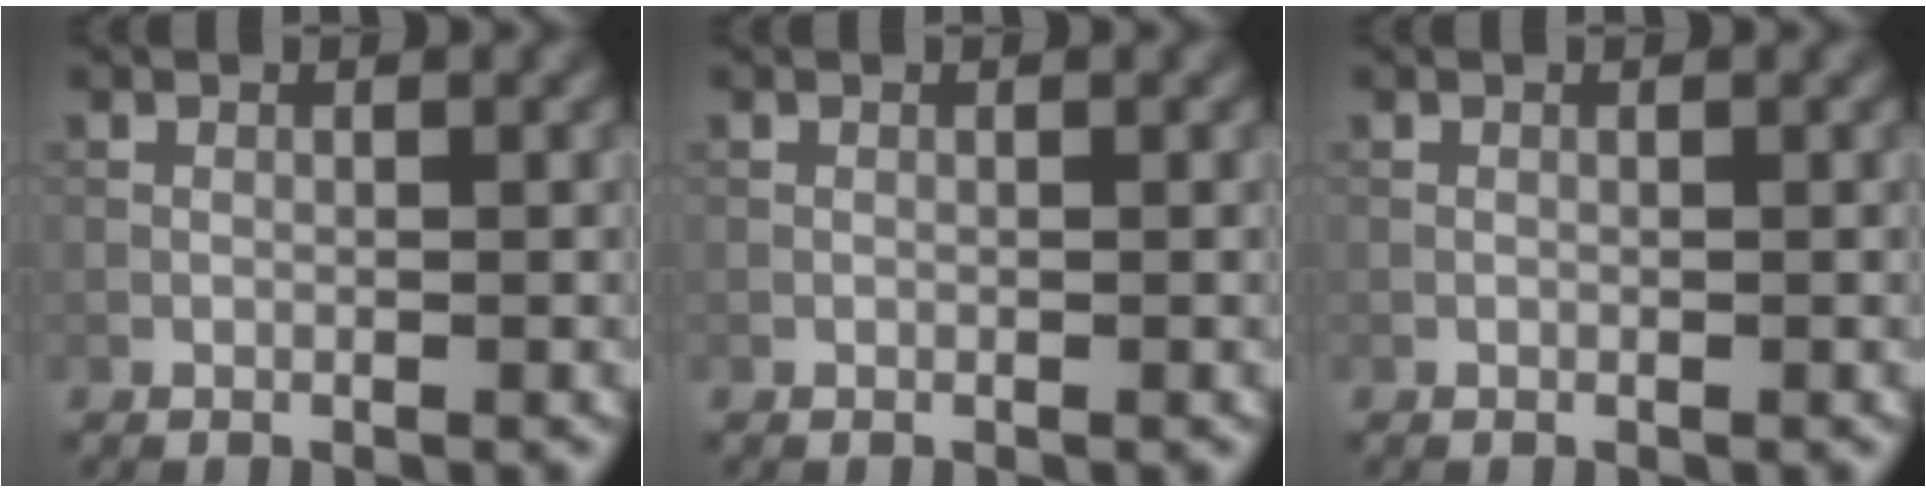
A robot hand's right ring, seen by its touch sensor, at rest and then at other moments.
{"total": 0.0}
{"total": 0.0}